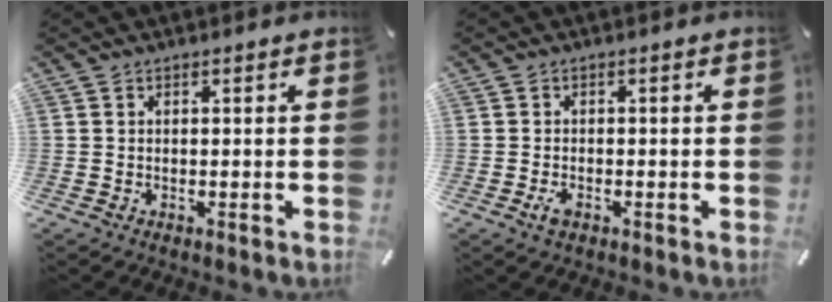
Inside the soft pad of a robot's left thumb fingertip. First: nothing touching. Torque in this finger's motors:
{"motor_torque": [0.31, 0.35, -0.01, 0.02, -0.03]}